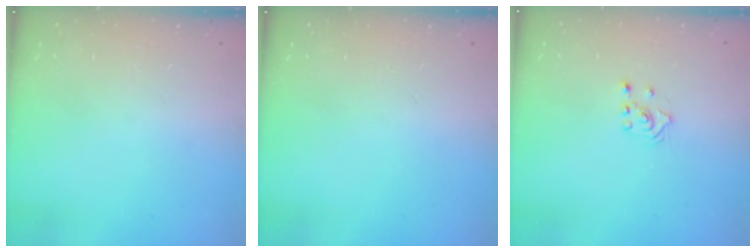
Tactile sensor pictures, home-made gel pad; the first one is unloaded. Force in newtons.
{"total": 0.0}
{"total": 2.4, "press": 2.2, "slide": 0.8}